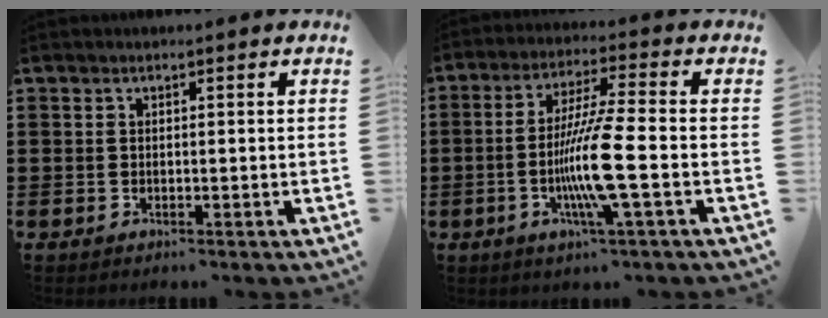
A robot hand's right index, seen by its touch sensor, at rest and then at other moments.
{"total": 10.1, "force": [-2.7, 0.2, 9.8], "torque": [-0.199, -0.019, -0.059]}